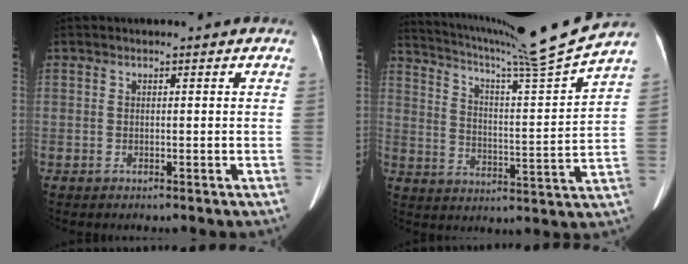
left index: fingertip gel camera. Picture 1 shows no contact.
{"total": 17.6, "force": [15.9, -3.0, 7.0], "torque": [-0.131, -0.044, 0.231]}